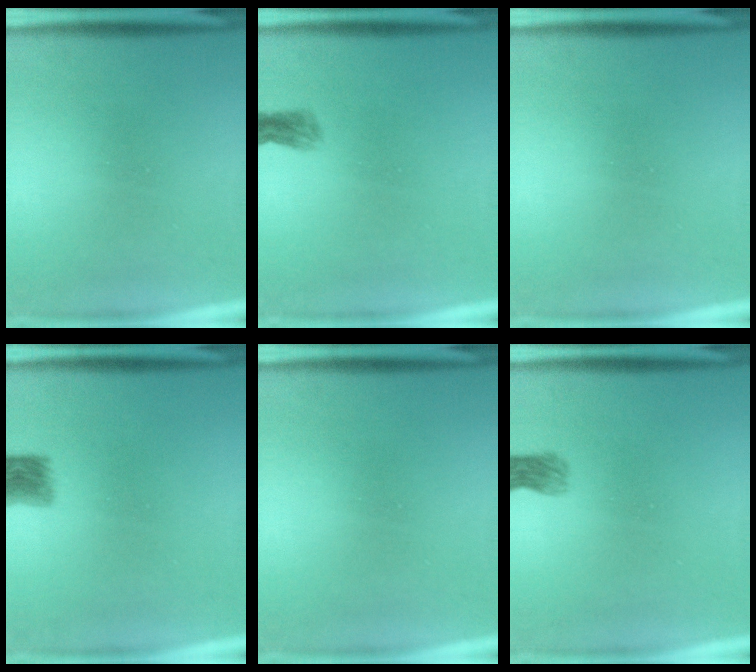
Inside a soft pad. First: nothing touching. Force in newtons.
{"total": 1.7}
{"total": 0.0}
{"total": 3.0}
{"total": 0.0}
{"total": 2.3}